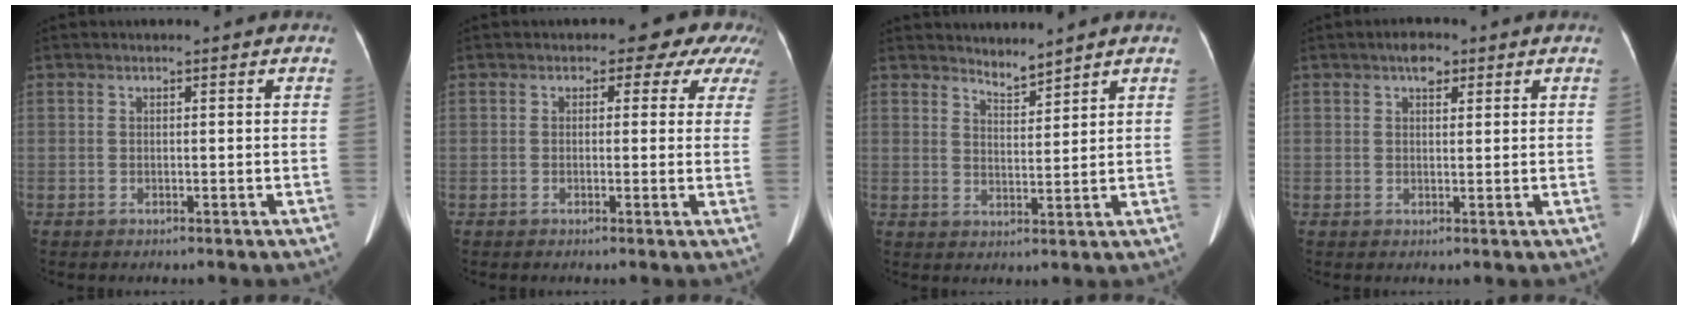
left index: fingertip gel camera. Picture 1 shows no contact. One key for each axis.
{"total": 6.3, "fx": 4.2, "fy": 4.0, "fz": 2.4, "tx": -0.010, "ty": 0.015, "tz": 0.021}
{"total": 2.7, "fx": 2.7, "fy": -0.1, "fz": 0.2, "tx": -0.009, "ty": -0.007, "tz": 0.053}
{"total": 2.5, "fx": 1.5, "fy": 1.2, "fz": 1.6, "tx": -0.032, "ty": 0.006, "tz": 0.022}